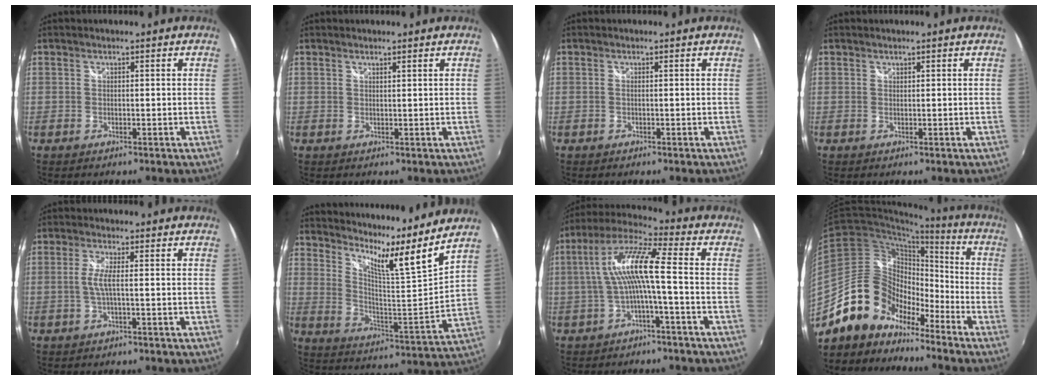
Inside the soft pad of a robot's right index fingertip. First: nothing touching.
{"total": 0.8, "force": [0.8, -0.1, 0.3], "torque": [-0.005, -0.003, 0.009]}
{"total": 0.5, "force": [-0.3, 0.0, 0.4], "torque": [-0.005, 0.002, -0.007]}
{"total": 0.0}
{"total": 2.9, "force": [-0.5, -0.1, 2.9], "torque": [-0.061, -0.001, -0.010]}
{"total": 16.2, "force": [14.1, -1.9, 7.8], "torque": [-0.117, -0.055, 0.220]}
{"total": 11.0, "force": [-1.2, 0.8, 10.9], "torque": [-0.219, 0.018, -0.021]}
{"total": 14.8, "force": [-10.9, 8.6, 5.2], "torque": [-0.103, 0.028, -0.212]}